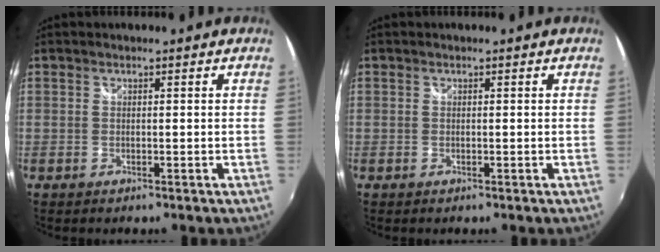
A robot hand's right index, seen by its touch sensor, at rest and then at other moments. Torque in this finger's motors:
{"motor_torque": [-0.01, 0.01, 0.00, 0.00]}